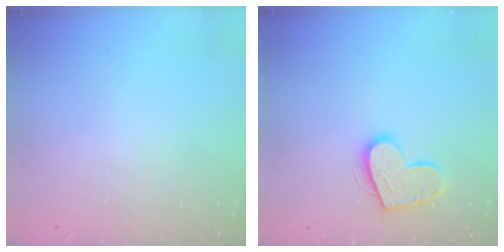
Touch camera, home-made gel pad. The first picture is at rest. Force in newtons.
{"total": 13.3, "press": 13.3, "slide": 0.9}